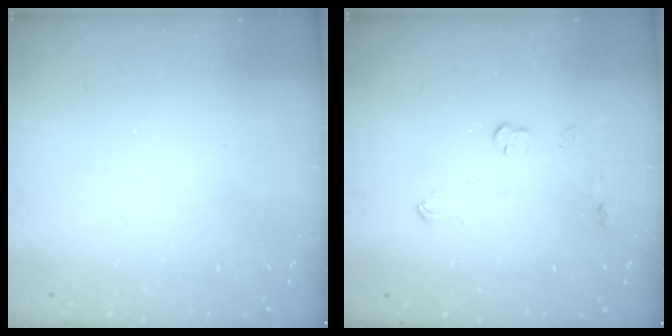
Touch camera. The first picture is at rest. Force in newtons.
{"total": 3.7, "press": 3.7, "slide": 0.6}